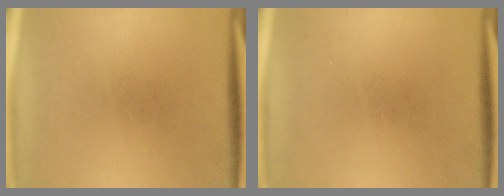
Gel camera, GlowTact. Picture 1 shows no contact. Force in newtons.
{"total": 0.0}